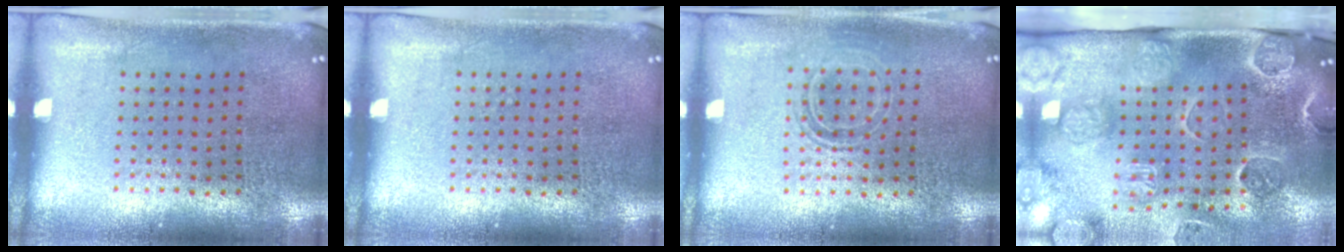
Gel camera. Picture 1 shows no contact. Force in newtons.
{"total": 0.0}
{"total": 1.4, "press": 1.2, "slide": 0.8}
{"total": 3.4, "press": 3.2, "slide": 1.1}